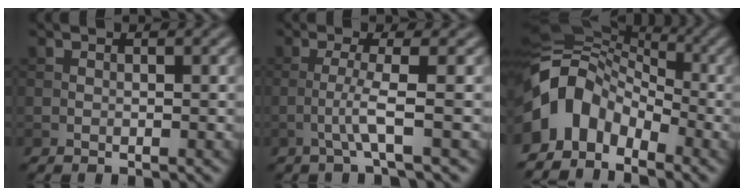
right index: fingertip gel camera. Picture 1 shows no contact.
{"total": 2.6, "force": [-0.8, 0.1, 2.5], "torque": [-0.051, 0.004, -0.023]}
{"total": 7.5, "force": [-3.1, 5.5, 4.2], "torque": [-0.068, 0.010, -0.070]}